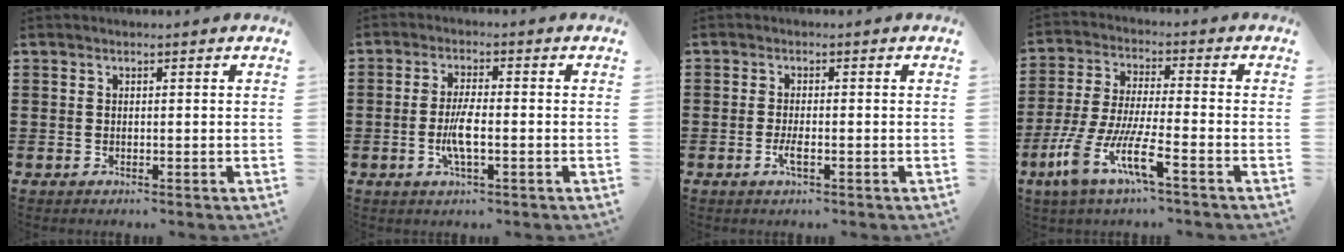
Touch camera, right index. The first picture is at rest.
{"total": 4.7, "force": [-1.3, 1.0, 4.4], "torque": [-0.097, -0.005, -0.029]}
{"total": 2.2, "force": [-0.9, 0.4, 2.0], "torque": [-0.042, -0.003, -0.017]}
{"total": 10.1, "force": [-5.8, 1.5, 8.1], "torque": [-0.196, -0.017, -0.117]}